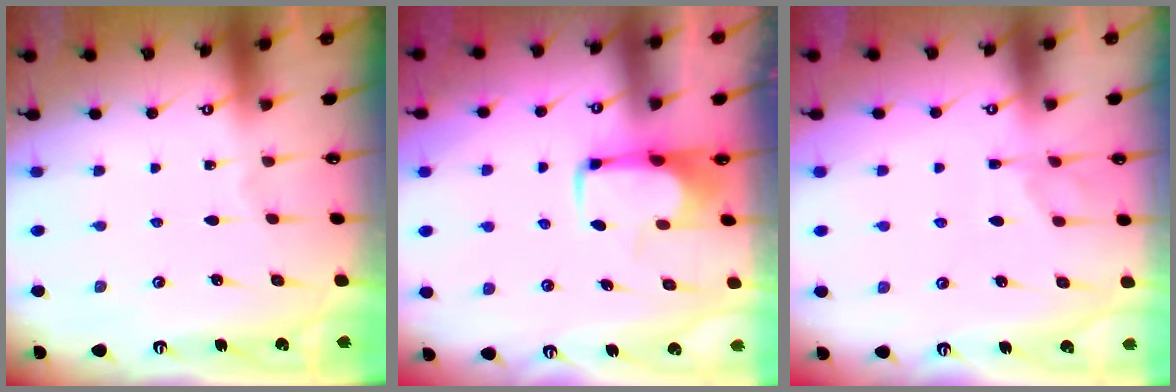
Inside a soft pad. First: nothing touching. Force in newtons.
{"total": 2.0, "press": 1.9, "slide": 0.4}
{"total": 1.6, "press": 1.0, "slide": 1.2}